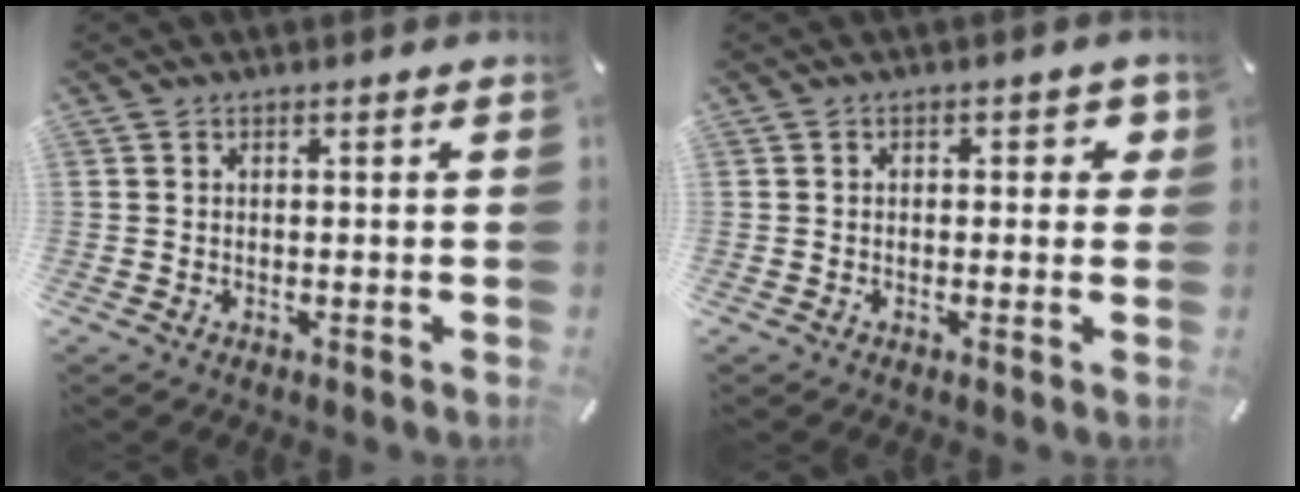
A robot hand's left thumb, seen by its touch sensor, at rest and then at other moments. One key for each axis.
{"total": 2.3, "fx": -0.1, "fy": 1.5, "fz": 1.7, "tx": -0.017, "ty": 0.005, "tz": -0.008}